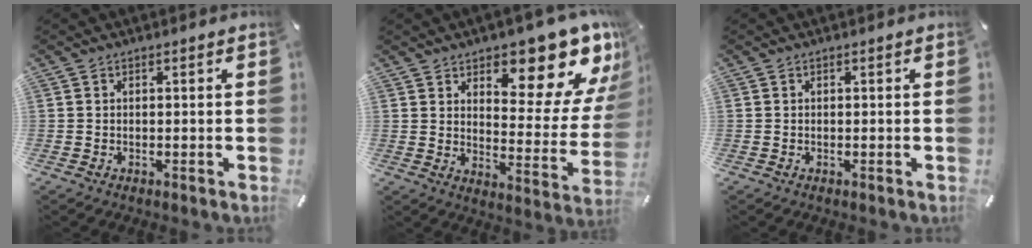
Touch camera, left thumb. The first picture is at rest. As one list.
[{"total": 15.1, "force": [10.5, 6.4, 8.8], "torque": [-0.091, -0.102, 0.169]}, {"total": 0.0}]